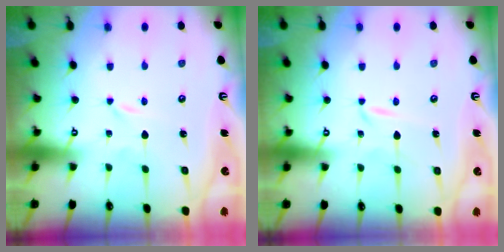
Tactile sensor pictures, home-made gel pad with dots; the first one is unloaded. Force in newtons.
{"total": 2.2, "press": 2.2, "slide": 0.2}